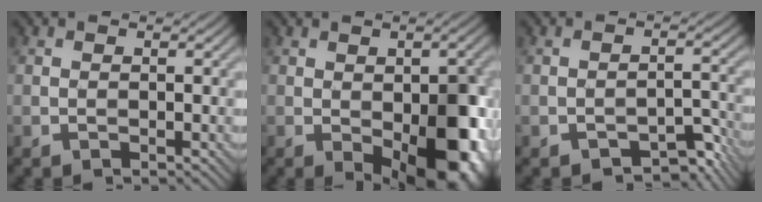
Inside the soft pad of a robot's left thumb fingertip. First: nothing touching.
{"total": 13.4, "force": [-3.8, 6.8, 10.9], "torque": [-0.128, -0.029, -0.041]}
{"total": 4.4, "force": [-3.3, 1.7, 2.2], "torque": [-0.025, 0.008, -0.045]}